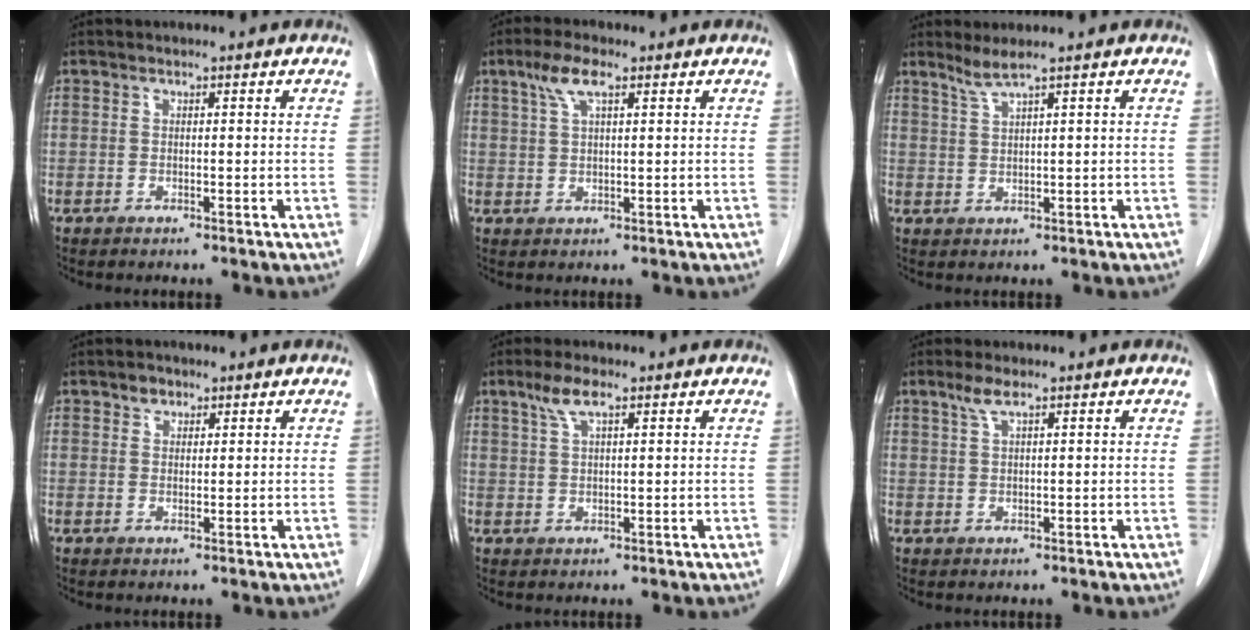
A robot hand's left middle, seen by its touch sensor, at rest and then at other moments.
{"total": 4.5, "force": [2.5, 1.0, 3.7], "torque": [-0.081, 0.012, 0.051]}
{"total": 2.4, "force": [1.8, -0.7, 1.3], "torque": [-0.034, -0.002, 0.042]}
{"total": 1.6, "force": [1.1, 1.2, 0.4], "torque": [-0.003, -0.001, 0.017]}
{"total": 3.7, "force": [2.3, 0.7, 2.8], "torque": [-0.064, 0.009, 0.049]}
{"total": 2.3, "force": [1.5, 0.1, 1.7], "torque": [-0.045, 0.006, 0.035]}